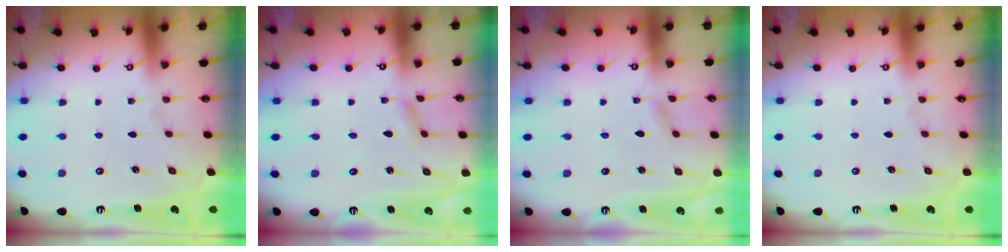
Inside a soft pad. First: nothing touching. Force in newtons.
{"total": 3.4, "press": 3.4, "slide": 0.4}
{"total": 1.5, "press": 1.5, "slide": 0.1}
{"total": 0.0}